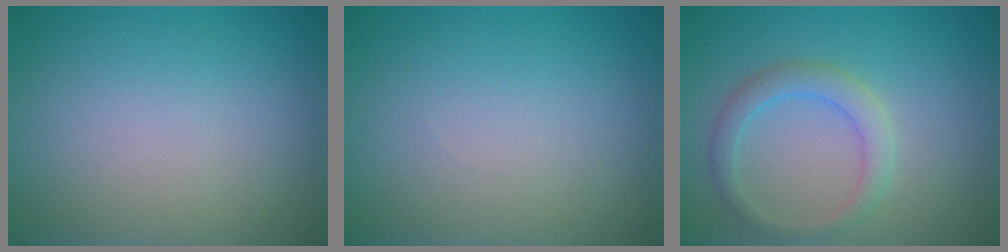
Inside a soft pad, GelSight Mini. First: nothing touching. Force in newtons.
{"total": 0.0}
{"total": 2.5, "press": 2.5, "slide": 0.1}